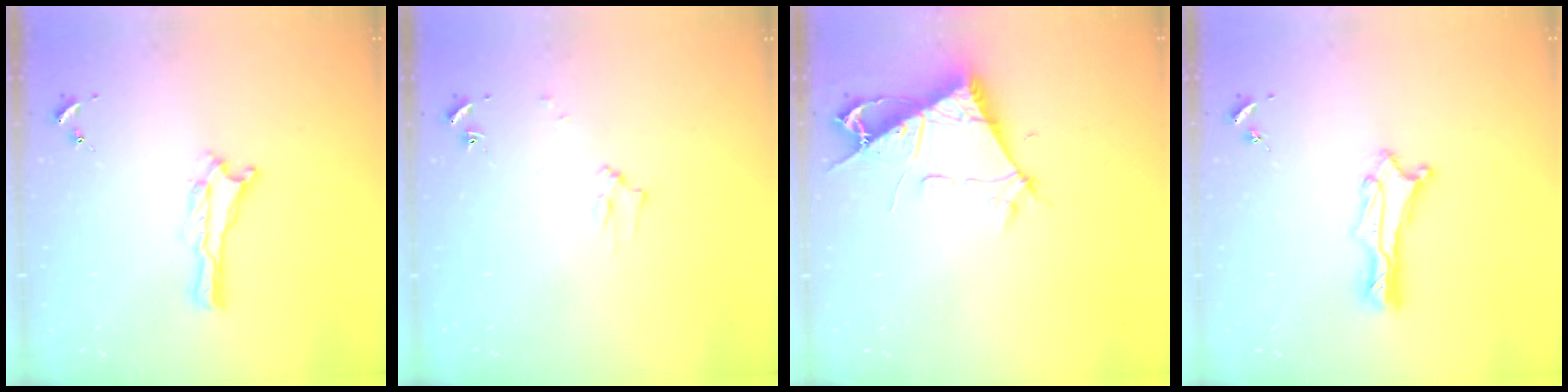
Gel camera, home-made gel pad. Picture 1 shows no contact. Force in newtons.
{"total": 2.2, "press": 2.2, "slide": 0.2}
{"total": 7.7, "press": 7.7, "slide": 0.8}
{"total": 1.5, "press": 1.5, "slide": 0.1}